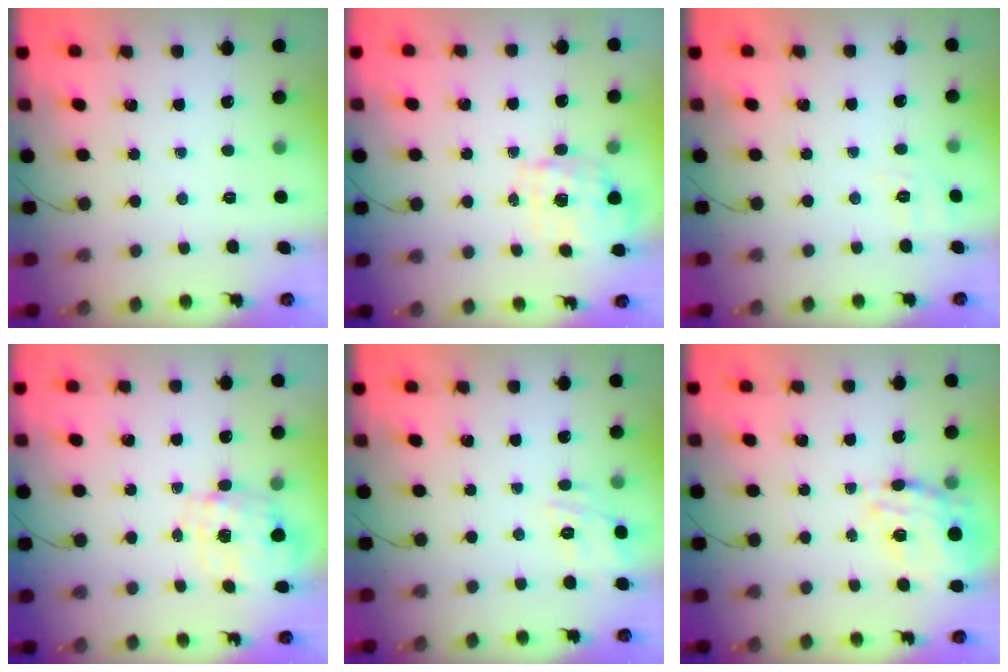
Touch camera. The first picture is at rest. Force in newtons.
{"total": 1.5, "press": 1.5, "slide": 0.5}
{"total": 7.5, "press": 7.2, "slide": 2.2}
{"total": 2.9, "press": 2.7, "slide": 0.8}
{"total": 12.3, "press": 12.3, "slide": 0.7}
{"total": 15.7, "press": 15.4, "slide": 3.1}